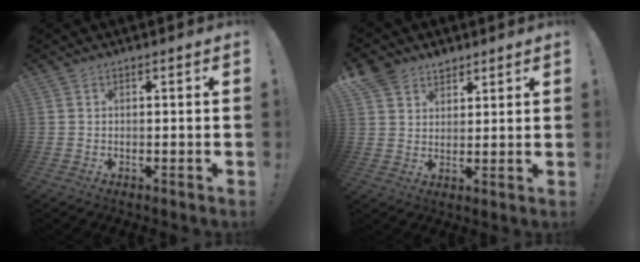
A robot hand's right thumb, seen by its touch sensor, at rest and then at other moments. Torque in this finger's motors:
{"motor_torque": [-0.01, 0.01, 0.04, -0.02, 0.00]}